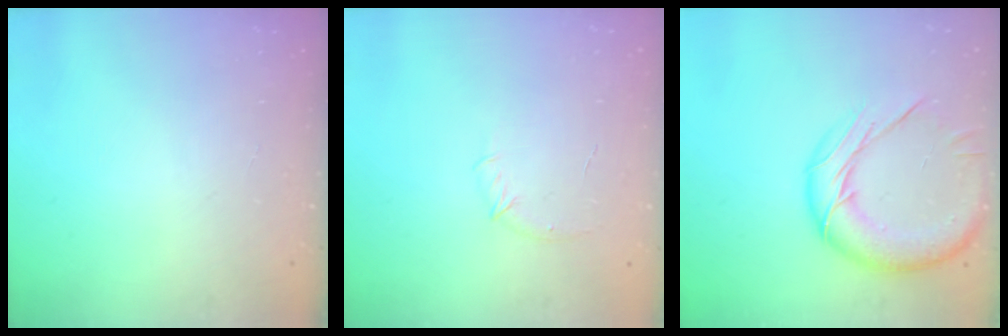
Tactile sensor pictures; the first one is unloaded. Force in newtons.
{"total": 6.2, "press": 6.0, "slide": 1.6}
{"total": 17.7, "press": 17.6, "slide": 1.3}